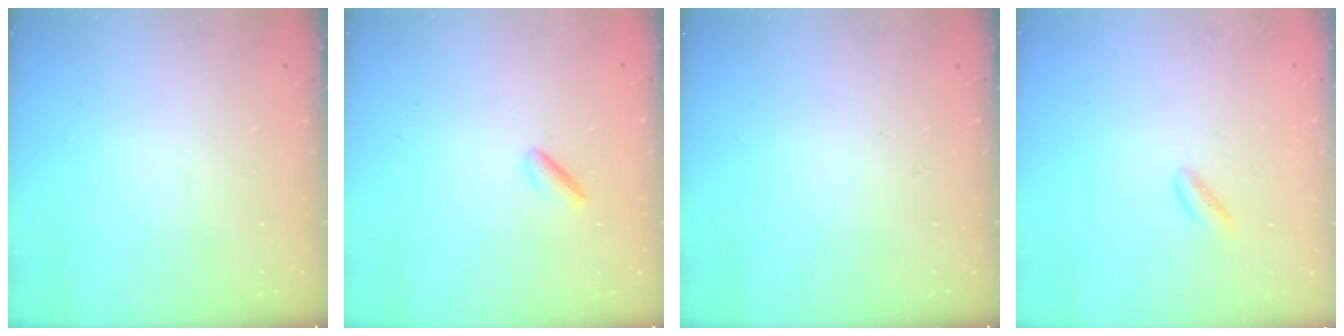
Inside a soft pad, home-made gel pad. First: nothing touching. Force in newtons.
{"total": 3.0, "press": 2.8, "slide": 0.9}
{"total": 0.0}
{"total": 1.1, "press": 0.9, "slide": 0.6}